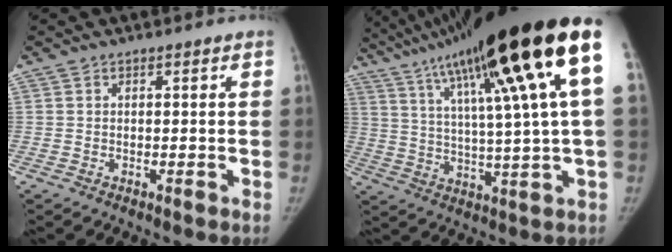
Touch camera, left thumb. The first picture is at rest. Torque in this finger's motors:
{"motor_torque": [1.90, 3.12, 2.77, 0.00, 0.79]}